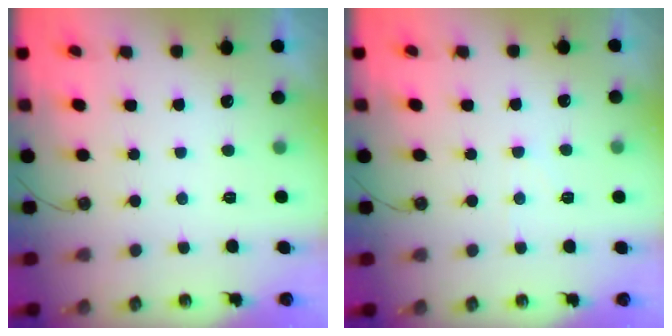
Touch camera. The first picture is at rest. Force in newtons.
{"total": 2.9, "press": 2.9, "slide": 0.5}